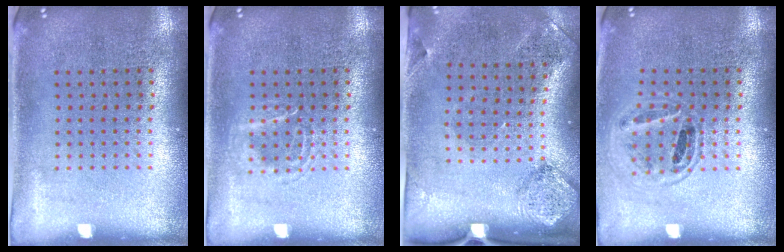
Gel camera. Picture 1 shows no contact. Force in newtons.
{"total": 1.4, "press": 1.4, "slide": 0.2}
{"total": 1.9, "press": 1.1, "slide": 1.5}
{"total": 0.9, "press": 0.9, "slide": 0.1}